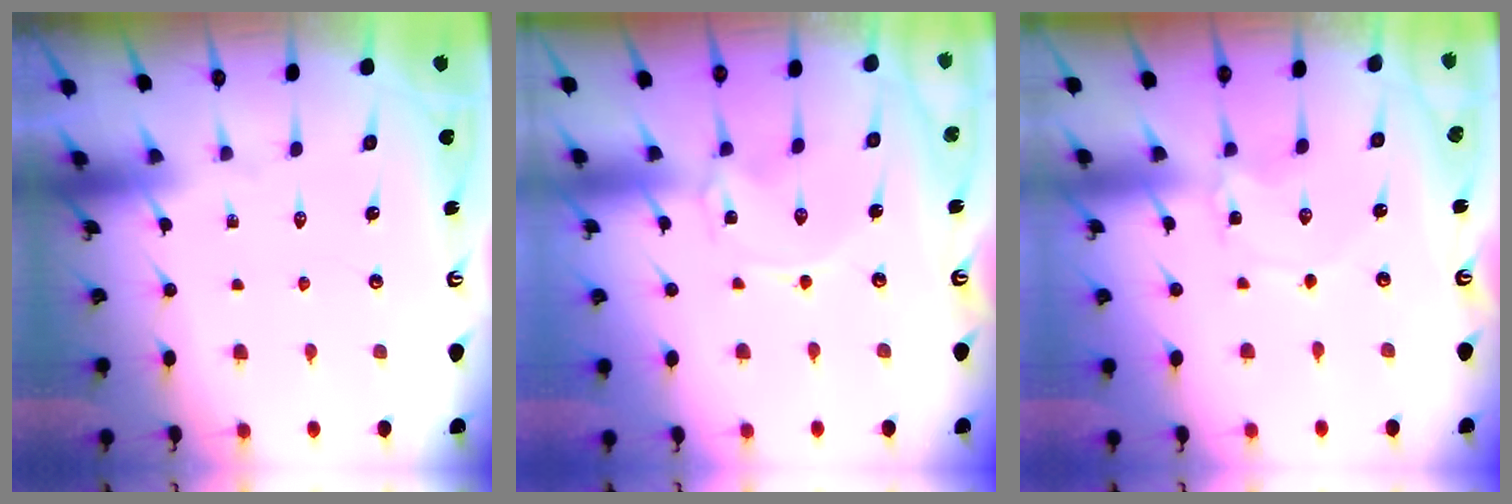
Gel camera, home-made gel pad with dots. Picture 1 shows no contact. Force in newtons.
{"total": 0.0}
{"total": 0.0}